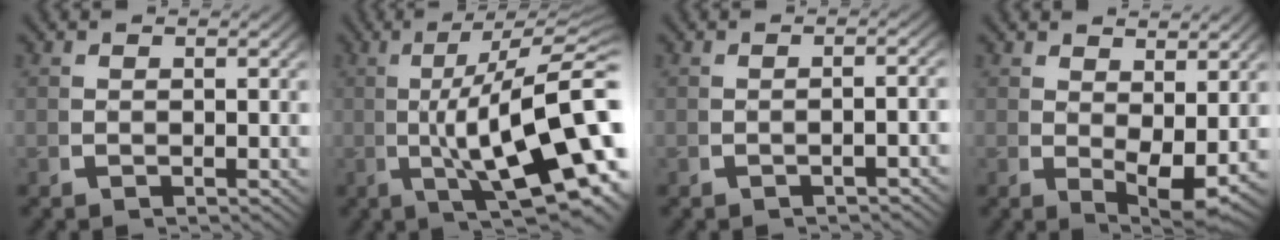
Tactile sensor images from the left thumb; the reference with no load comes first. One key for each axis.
{"total": 16.9, "fx": -0.5, "fy": 8.0, "fz": 14.9, "tx": -0.241, "ty": -0.035, "tz": 0.014}
{"total": 1.7, "fx": -1.1, "fy": 0.2, "fz": 1.2, "tx": -0.024, "ty": 0.007, "tz": -0.017}
{"total": 4.1, "fx": 0.8, "fy": 2.0, "fz": 3.4, "tx": -0.058, "ty": -0.021, "tz": 0.024}